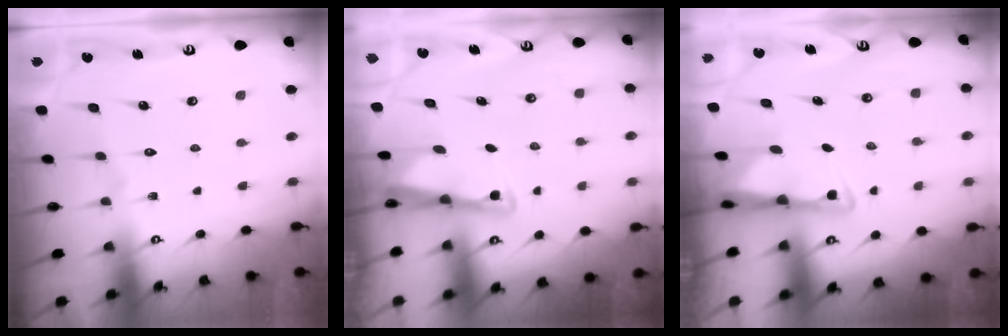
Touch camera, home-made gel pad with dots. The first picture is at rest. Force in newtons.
{"total": 2.7, "press": 2.7, "slide": 0.2}
{"total": 2.9, "press": 2.8, "slide": 0.6}